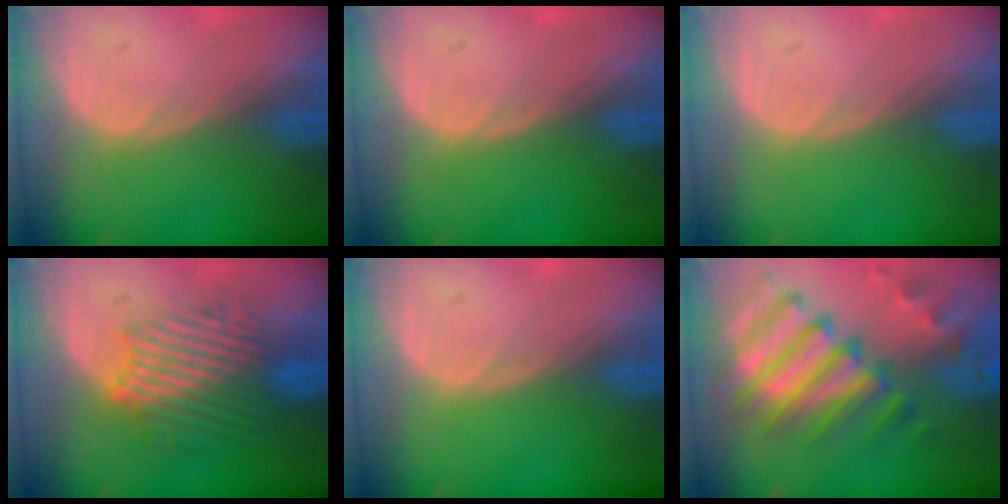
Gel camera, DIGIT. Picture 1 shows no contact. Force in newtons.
{"total": 0.0}
{"total": 0.0}
{"total": 8.9, "press": 8.6, "slide": 2.4}
{"total": 0.0}
{"total": 11.9, "press": 10.3, "slide": 5.9}